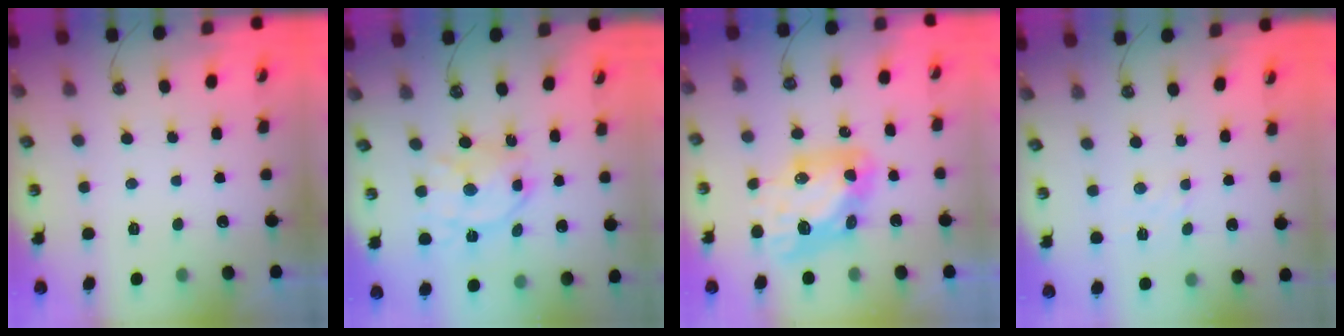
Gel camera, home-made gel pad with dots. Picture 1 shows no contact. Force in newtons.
{"total": 15.6, "press": 15.6, "slide": 1.3}
{"total": 12.0, "press": 11.9, "slide": 1.5}
{"total": 2.2, "press": 2.1, "slide": 0.5}